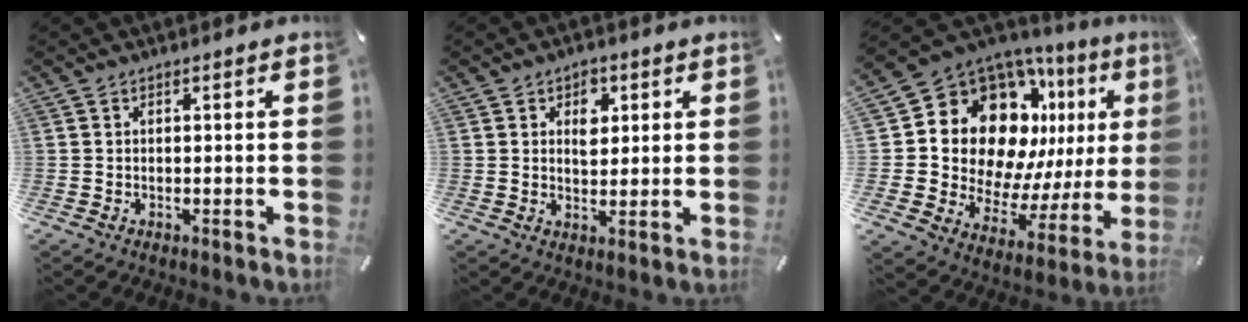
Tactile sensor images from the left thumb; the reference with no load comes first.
{"total": 5.3, "force": [1.8, 3.9, 3.1], "torque": [-0.029, -0.009, 0.024]}
{"total": 18.3, "force": [8.8, 13.1, 9.4], "torque": [-0.151, -0.096, 0.179]}